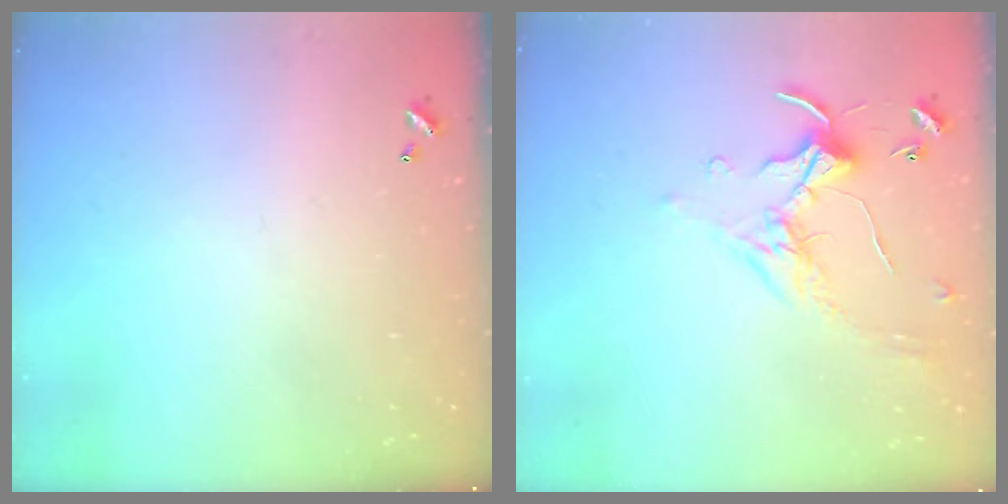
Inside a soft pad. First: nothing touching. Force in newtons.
{"total": 0.0}